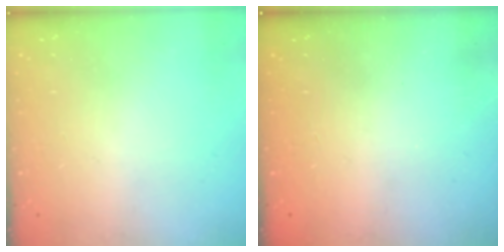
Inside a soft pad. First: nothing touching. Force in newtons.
{"total": 2.4, "press": 2.3, "slide": 0.8}